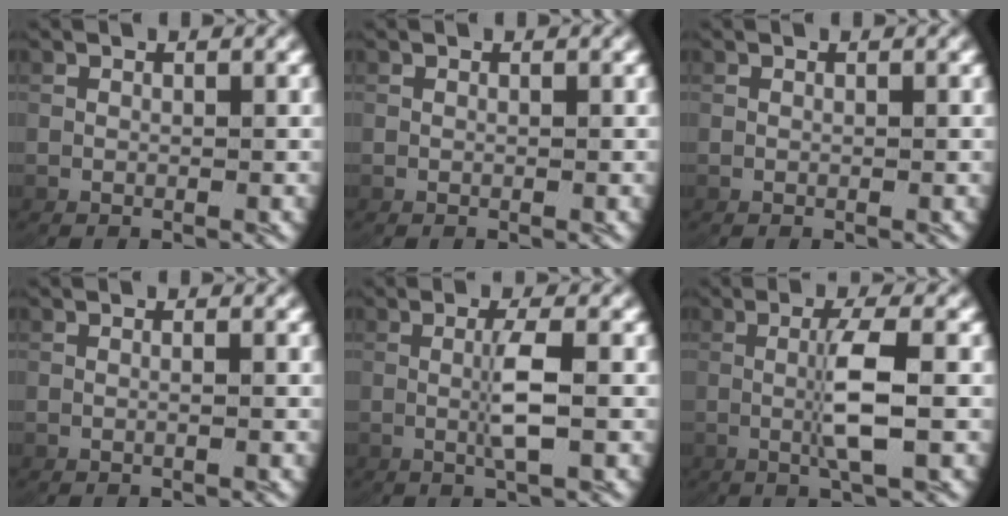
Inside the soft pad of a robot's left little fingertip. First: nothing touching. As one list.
[{"total": 0.0}, {"total": 0.0}, {"total": 0.5, "force": [-0.2, 0.0, 0.5], "torque": [-0.015, 0.000, -0.003]}, {"total": 2.7, "force": [0.1, -0.4, 2.6], "torque": [-0.054, -0.002, 0.004]}, {"total": 3.7, "force": [0.1, -0.3, 3.7], "torque": [-0.073, -0.002, 0.007]}]